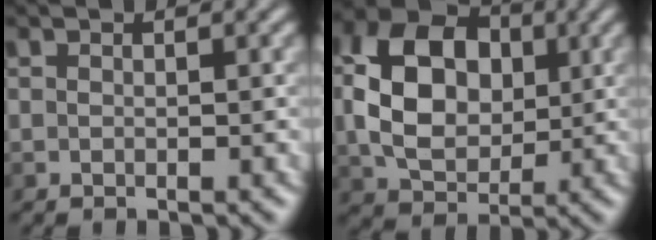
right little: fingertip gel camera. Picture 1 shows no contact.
{"total": 8.9, "force": [0.0, 6.3, 6.3], "torque": [-0.124, 0.003, -0.008]}